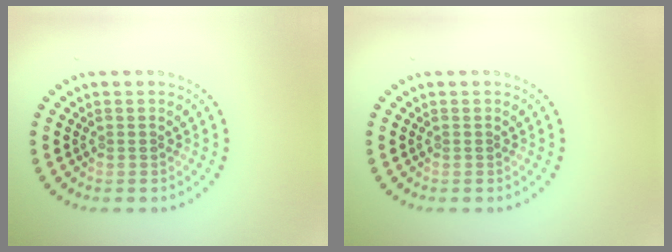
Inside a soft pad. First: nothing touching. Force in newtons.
{"total": 0.0}